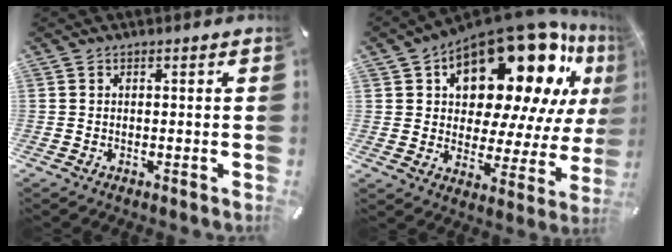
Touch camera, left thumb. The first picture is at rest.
{"total": 22.9, "force": [14.8, 10.8, 13.8], "torque": [-0.205, -0.114, 0.248]}